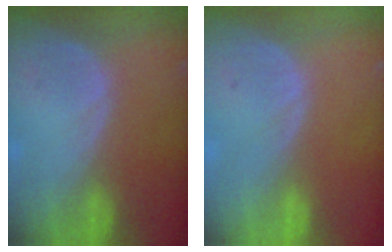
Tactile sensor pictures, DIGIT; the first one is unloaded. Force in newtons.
{"total": 0.0}